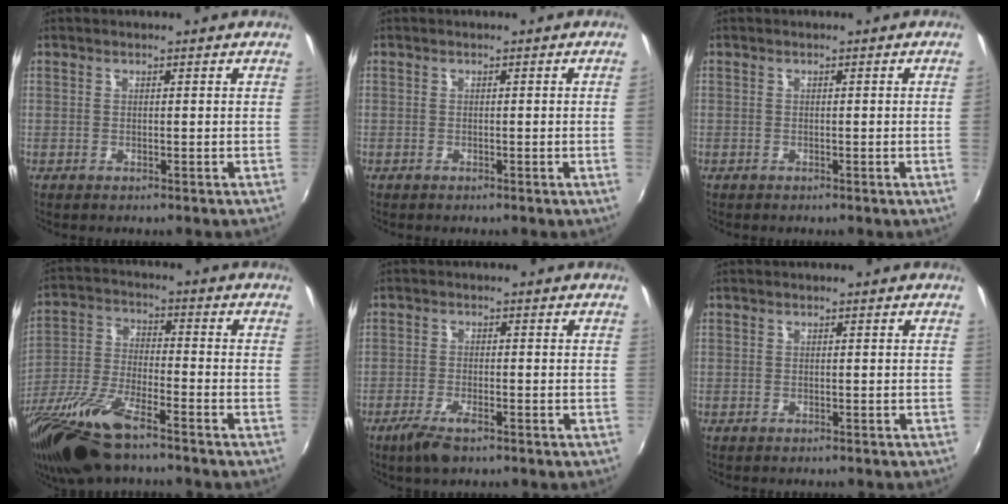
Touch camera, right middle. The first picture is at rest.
{"total": 1.0, "force": [-0.1, -0.6, 0.8], "torque": [-0.004, -0.008, -0.002]}
{"total": 0.9, "force": [-0.1, -0.5, 0.7], "torque": [-0.003, -0.007, -0.002]}
{"total": 18.0, "force": [-13.1, 4.5, 11.6], "torque": [-0.245, -0.049, -0.248]}
{"total": 4.9, "force": [-3.3, 1.3, 3.4], "torque": [-0.083, -0.011, -0.062]}
{"total": 0.7, "force": [-0.6, 0.2, 0.2], "torque": [-0.006, -0.002, -0.008]}